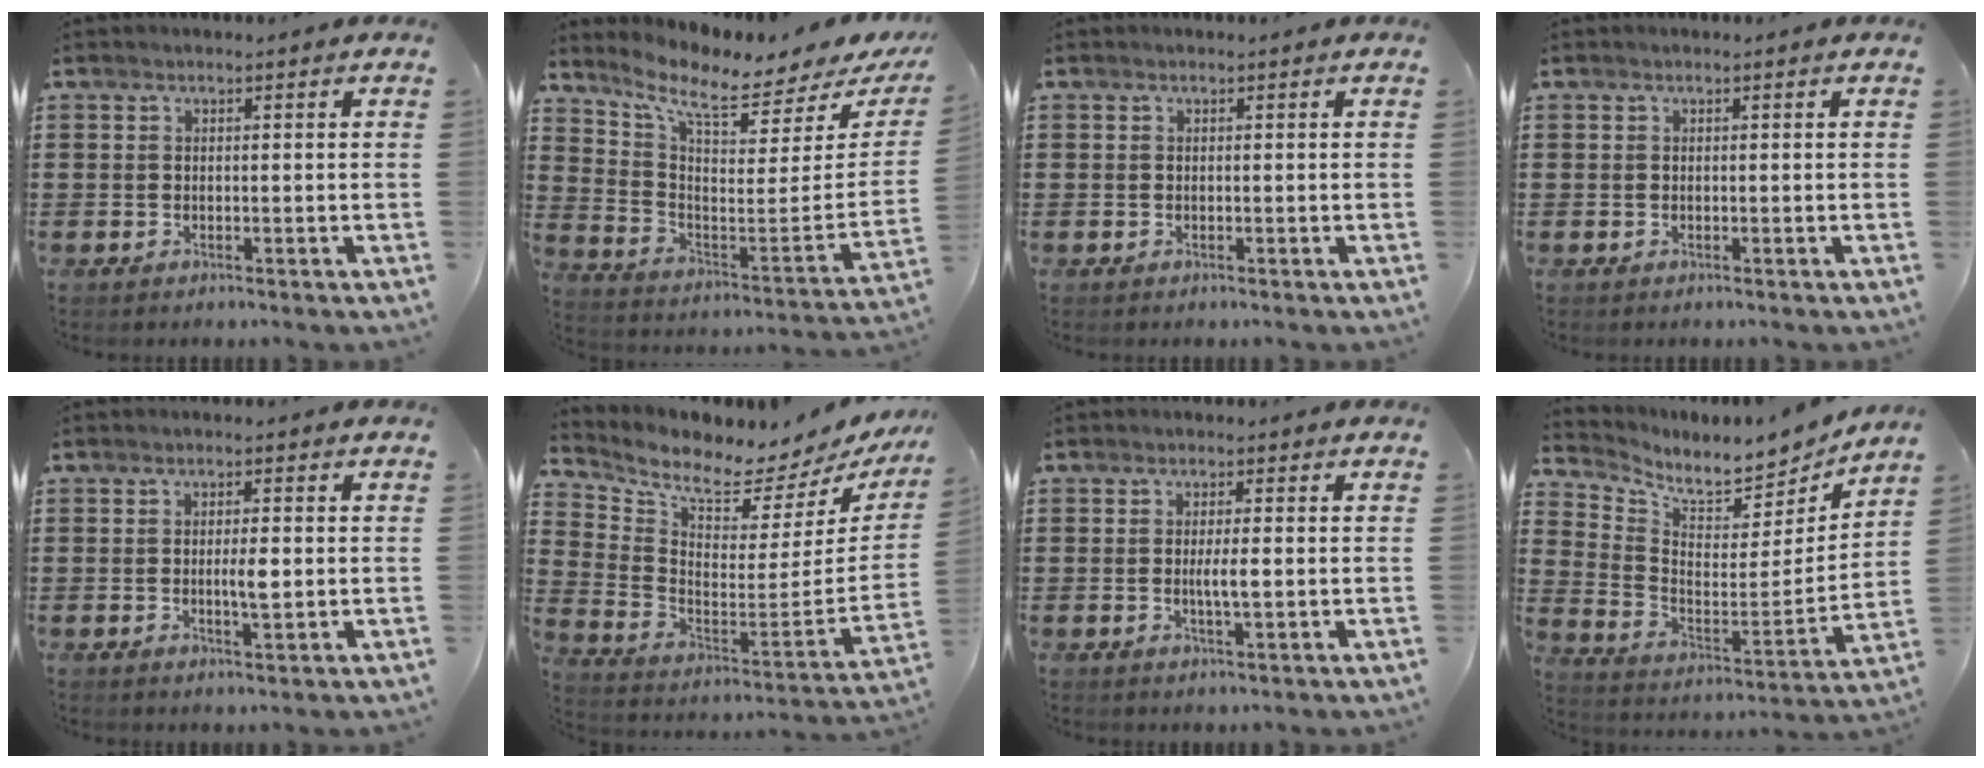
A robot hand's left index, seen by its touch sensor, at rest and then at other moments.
{"total": 6.9, "force": [5.4, 1.3, 4.2], "torque": [-0.104, -0.052, 0.084]}
{"total": 0.0}
{"total": 0.0}
{"total": 3.5, "force": [-0.1, 0.8, 3.4], "torque": [-0.052, -0.005, -0.004]}
{"total": 4.8, "force": [4.4, 0.6, 1.9], "torque": [-0.060, -0.068, 0.065]}
{"total": 3.0, "force": [-0.2, 0.3, 3.0], "torque": [-0.061, -0.007, -0.006]}
{"total": 6.2, "force": [5.8, 1.3, 1.8], "torque": [-0.061, -0.057, 0.095]}